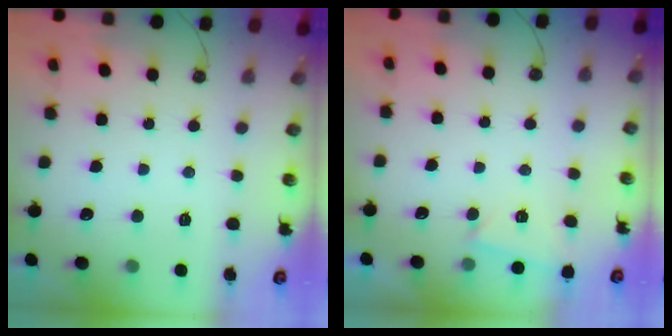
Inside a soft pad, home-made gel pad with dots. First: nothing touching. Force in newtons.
{"total": 2.1, "press": 2.1, "slide": 0.5}